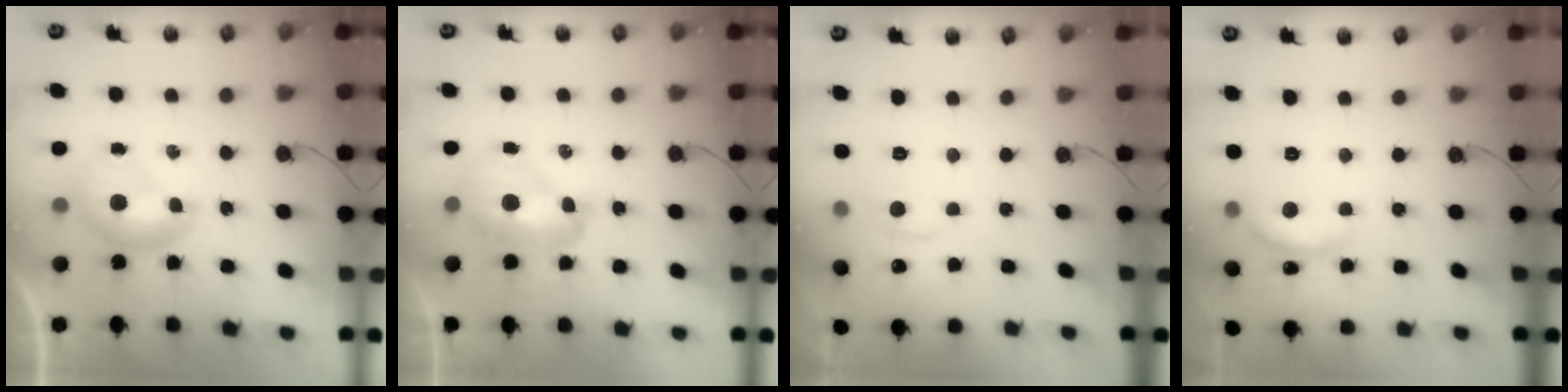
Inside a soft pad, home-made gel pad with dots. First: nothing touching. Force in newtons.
{"total": 3.0, "press": 2.9, "slide": 0.5}
{"total": 0.8, "press": 0.1, "slide": 0.8}
{"total": 6.3, "press": 6.3, "slide": 0.6}